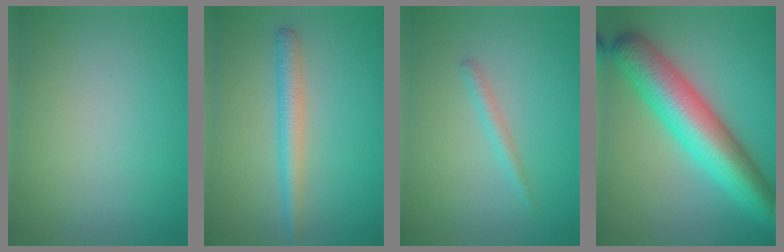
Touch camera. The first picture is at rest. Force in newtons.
{"total": 2.7, "press": 2.7, "slide": 0.1}
{"total": 1.2, "press": 1.2, "slide": 0.0}
{"total": 9.6, "press": 9.6, "slide": 0.1}